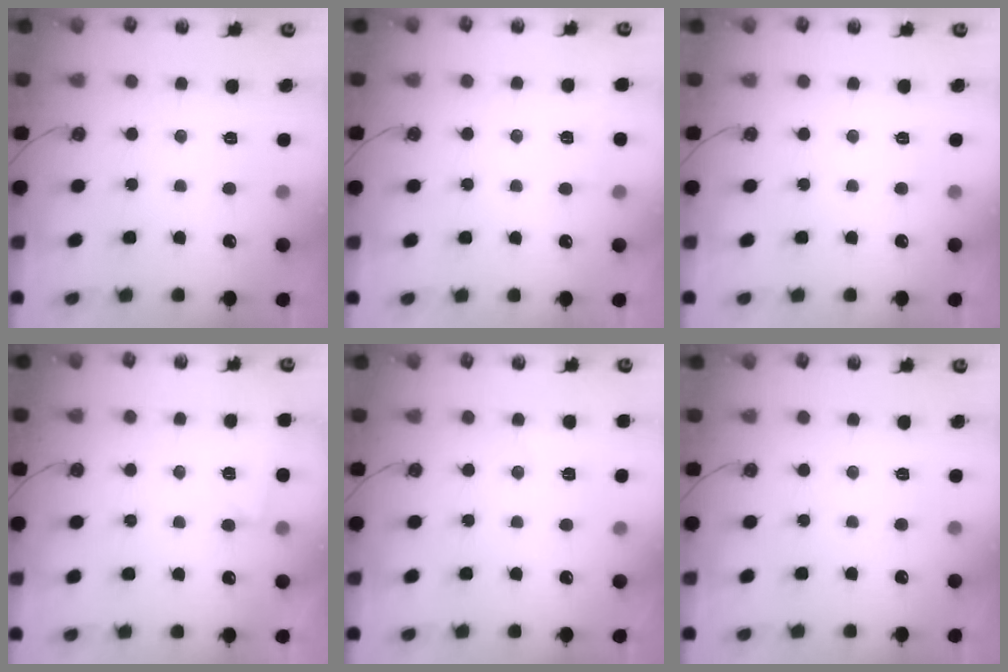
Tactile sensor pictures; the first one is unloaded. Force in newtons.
{"total": 3.9, "press": 3.6, "slide": 1.4}
{"total": 0.0}
{"total": 3.1, "press": 2.9, "slide": 1.1}
{"total": 4.4, "press": 3.8, "slide": 2.2}
{"total": 0.0}